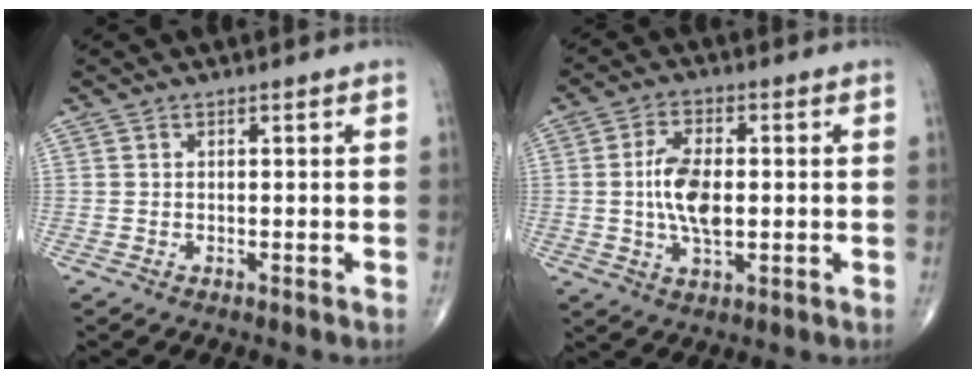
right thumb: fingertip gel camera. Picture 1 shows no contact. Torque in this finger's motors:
{"motor_torque": [1.18, 1.07, 1.17, 0.20, 0.08]}